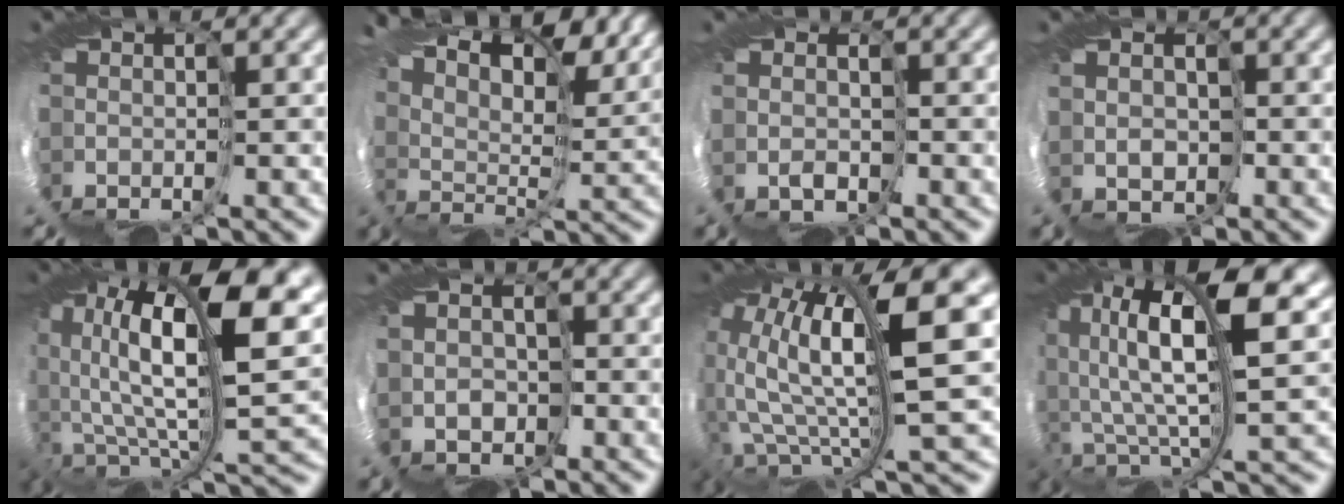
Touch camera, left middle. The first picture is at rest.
{"total": 13.8, "force": [12.0, 2.2, 6.5], "torque": [-0.147, 0.043, 0.167]}
{"total": 2.1, "force": [1.7, -0.5, -1.2], "torque": [0.022, 0.001, 0.028]}
{"total": 2.3, "force": [2.1, 0.9, -0.4], "torque": [0.004, 0.002, 0.030]}
{"total": 14.8, "force": [5.2, 5.4, 12.7], "torque": [-0.239, -0.012, 0.115]}
{"total": 1.7, "force": [1.1, 1.2, -0.5], "torque": [0.014, 0.003, 0.003]}
{"total": 10.8, "force": [4.3, 1.1, 9.9], "torque": [-0.208, 0.002, 0.100]}
{"total": 12.5, "force": [5.6, 3.5, 10.6], "torque": [-0.226, 0.004, 0.114]}